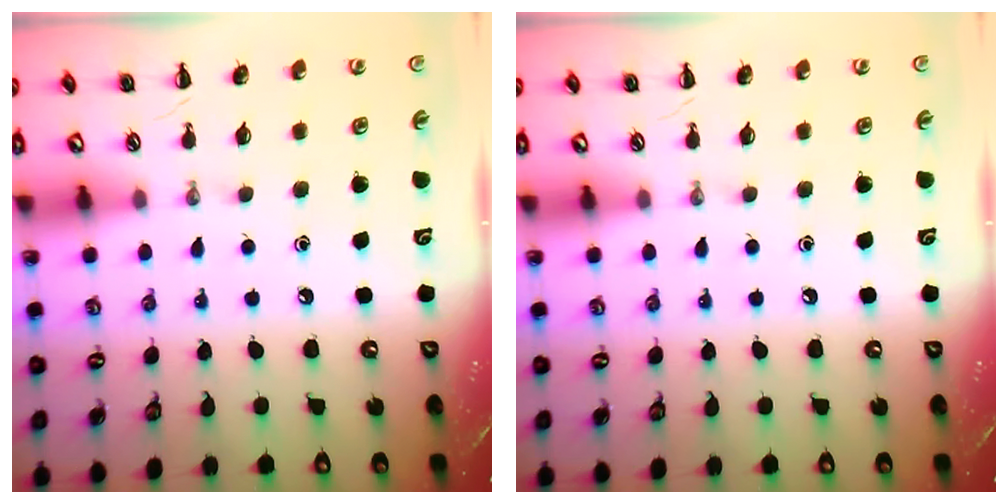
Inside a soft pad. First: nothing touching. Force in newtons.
{"total": 0.0}